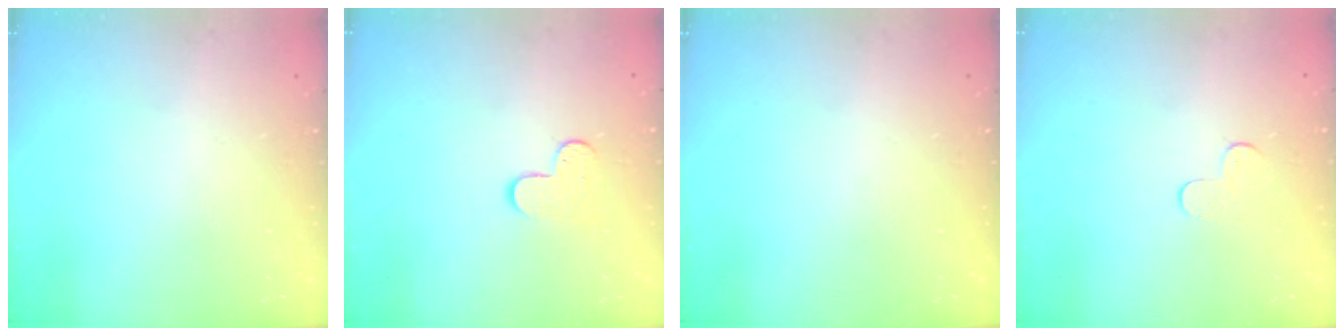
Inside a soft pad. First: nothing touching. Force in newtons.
{"total": 6.7, "press": 6.6, "slide": 0.6}
{"total": 0.0}
{"total": 4.7, "press": 4.6, "slide": 0.5}